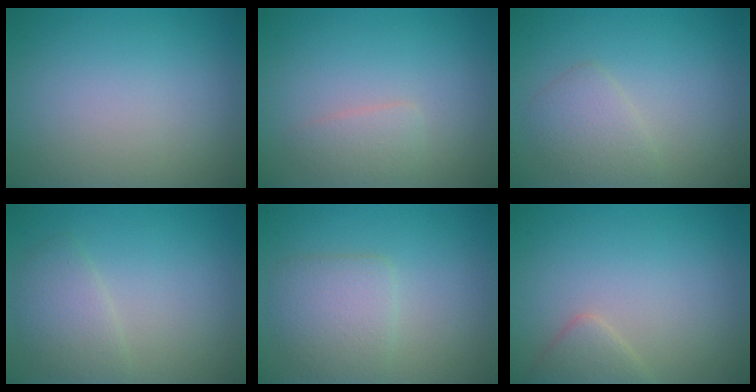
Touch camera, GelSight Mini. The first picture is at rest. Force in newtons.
{"total": 1.6, "press": 1.6, "slide": 0.0}
{"total": 2.2, "press": 2.2, "slide": 0.0}
{"total": 2.4, "press": 2.4, "slide": 0.1}
{"total": 3.4, "press": 3.4, "slide": 0.2}
{"total": 1.9, "press": 1.9, "slide": 0.1}